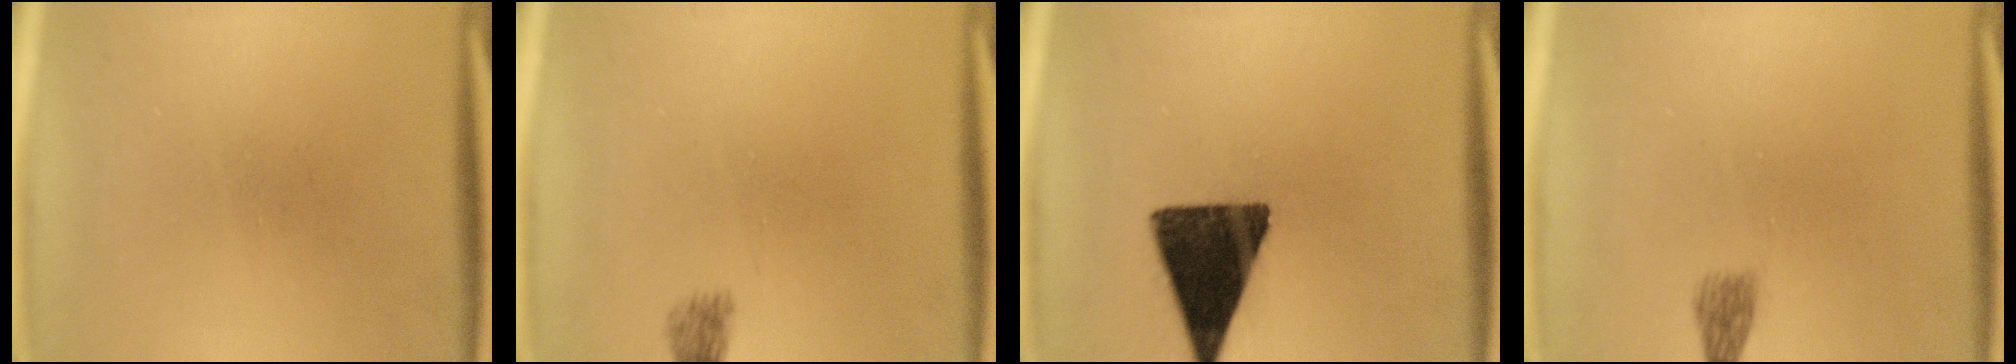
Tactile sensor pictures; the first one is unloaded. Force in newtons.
{"total": 1.8}
{"total": 15.5}
{"total": 1.9}